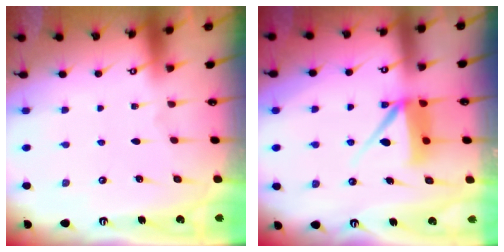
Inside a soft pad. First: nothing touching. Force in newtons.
{"total": 9.9, "press": 9.9, "slide": 0.7}